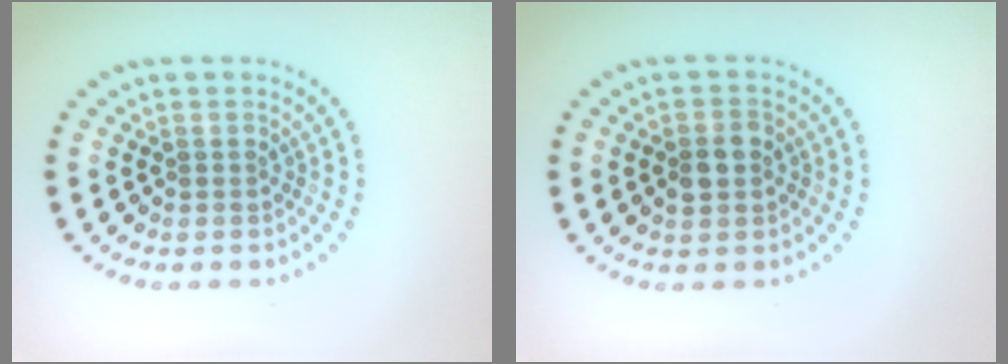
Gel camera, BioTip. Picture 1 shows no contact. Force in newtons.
{"total": 2.6, "press": 2.6, "slide": 0.1}